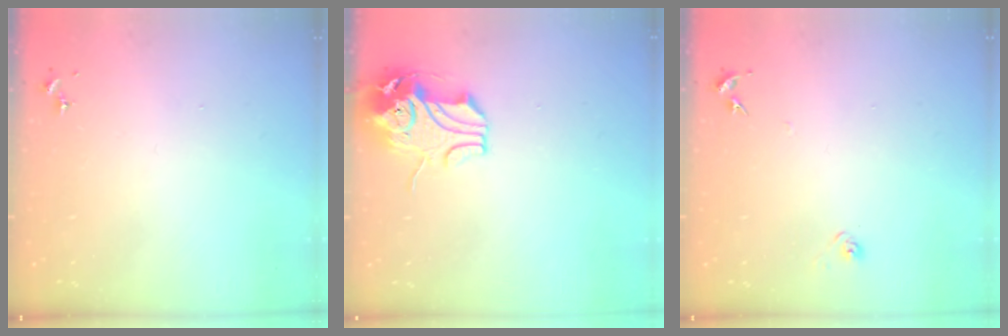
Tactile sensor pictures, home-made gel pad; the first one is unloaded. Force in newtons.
{"total": 10.6, "press": 10.5, "slide": 1.9}
{"total": 5.0, "press": 5.0, "slide": 0.7}